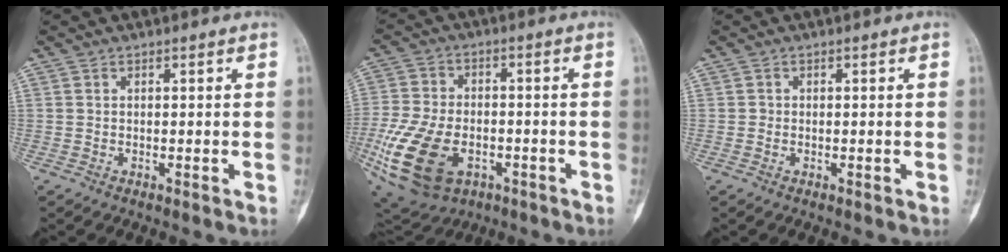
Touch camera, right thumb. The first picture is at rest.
{"total": 19.5, "force": [-6.2, 12.3, 13.7], "torque": [-0.291, 0.003, -0.094]}
{"total": 0.5, "force": [-0.1, 0.5, 0.1], "torque": [0.004, 0.003, -0.004]}